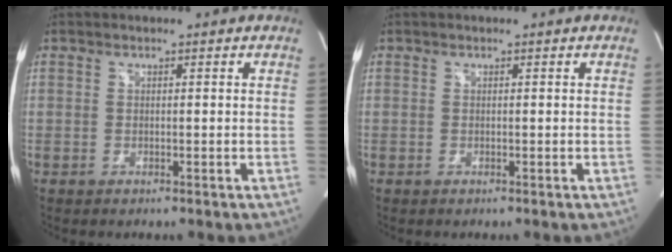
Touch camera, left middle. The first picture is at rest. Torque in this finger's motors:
{"motor_torque": [-0.02, 0.00, 0.04, 0.00]}